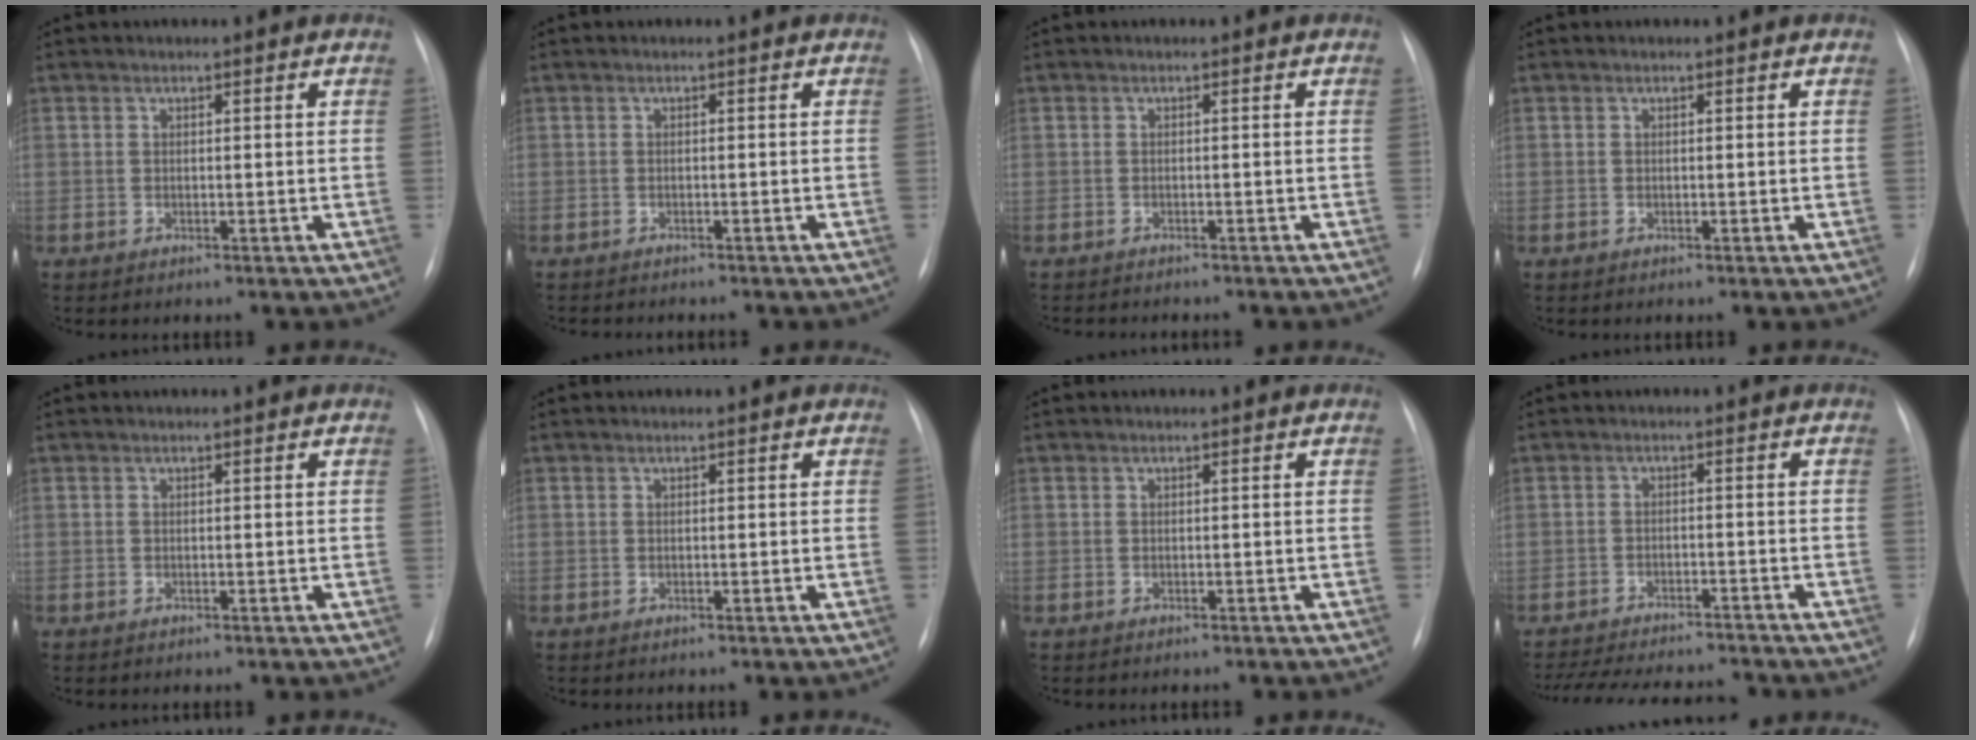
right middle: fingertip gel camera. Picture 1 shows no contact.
{"total": 4.3, "force": [-3.8, 1.1, 1.7], "torque": [-0.021, -0.005, -0.044]}
{"total": 5.0, "force": [-4.5, 1.2, 1.9], "torque": [-0.022, -0.005, -0.054]}
{"total": 0.0}
{"total": 0.0}
{"total": 0.0}
{"total": 1.1, "force": [-1.0, 0.4, 0.4], "torque": [-0.008, -0.002, -0.011]}
{"total": 16.1, "force": [-14.6, 3.4, 6.0], "torque": [-0.135, -0.010, -0.201]}